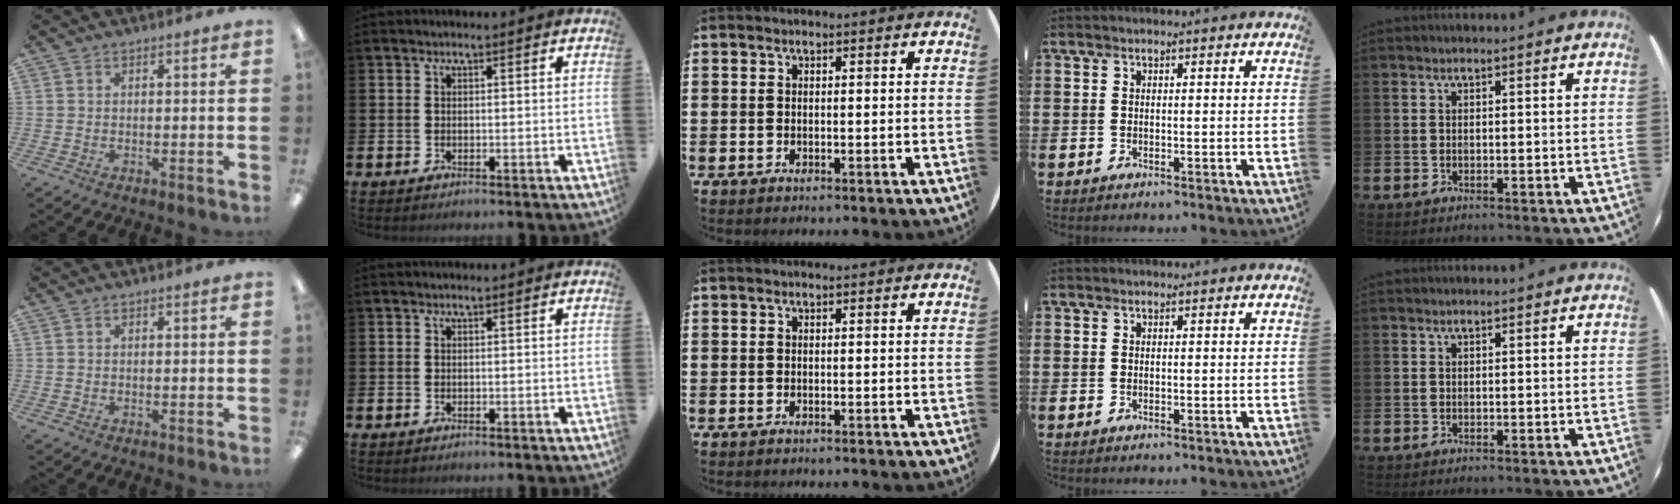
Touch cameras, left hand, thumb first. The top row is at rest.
{}